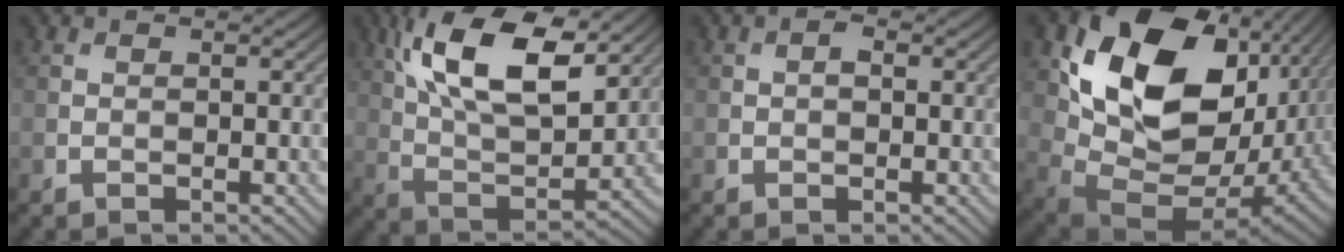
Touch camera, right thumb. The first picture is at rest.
{"total": 15.9, "force": [7.8, 6.7, 12.1], "torque": [-0.242, 0.003, 0.133]}
{"total": 1.3, "force": [0.1, 0.9, 1.0], "torque": [-0.016, 0.001, -0.001]}
{"total": 19.1, "force": [5.2, 12.8, 13.2], "torque": [-0.265, -0.033, 0.119]}